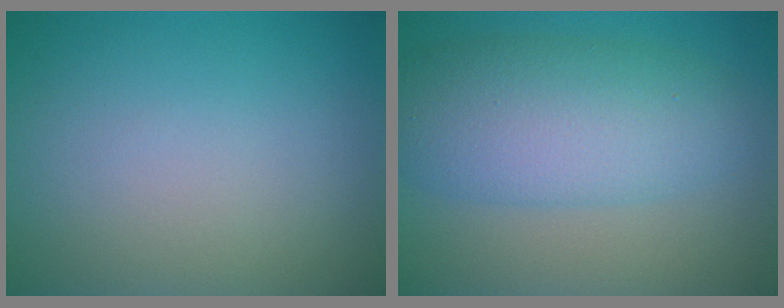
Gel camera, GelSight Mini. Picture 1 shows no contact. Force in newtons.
{"total": 7.2, "press": 7.2, "slide": 0.2}